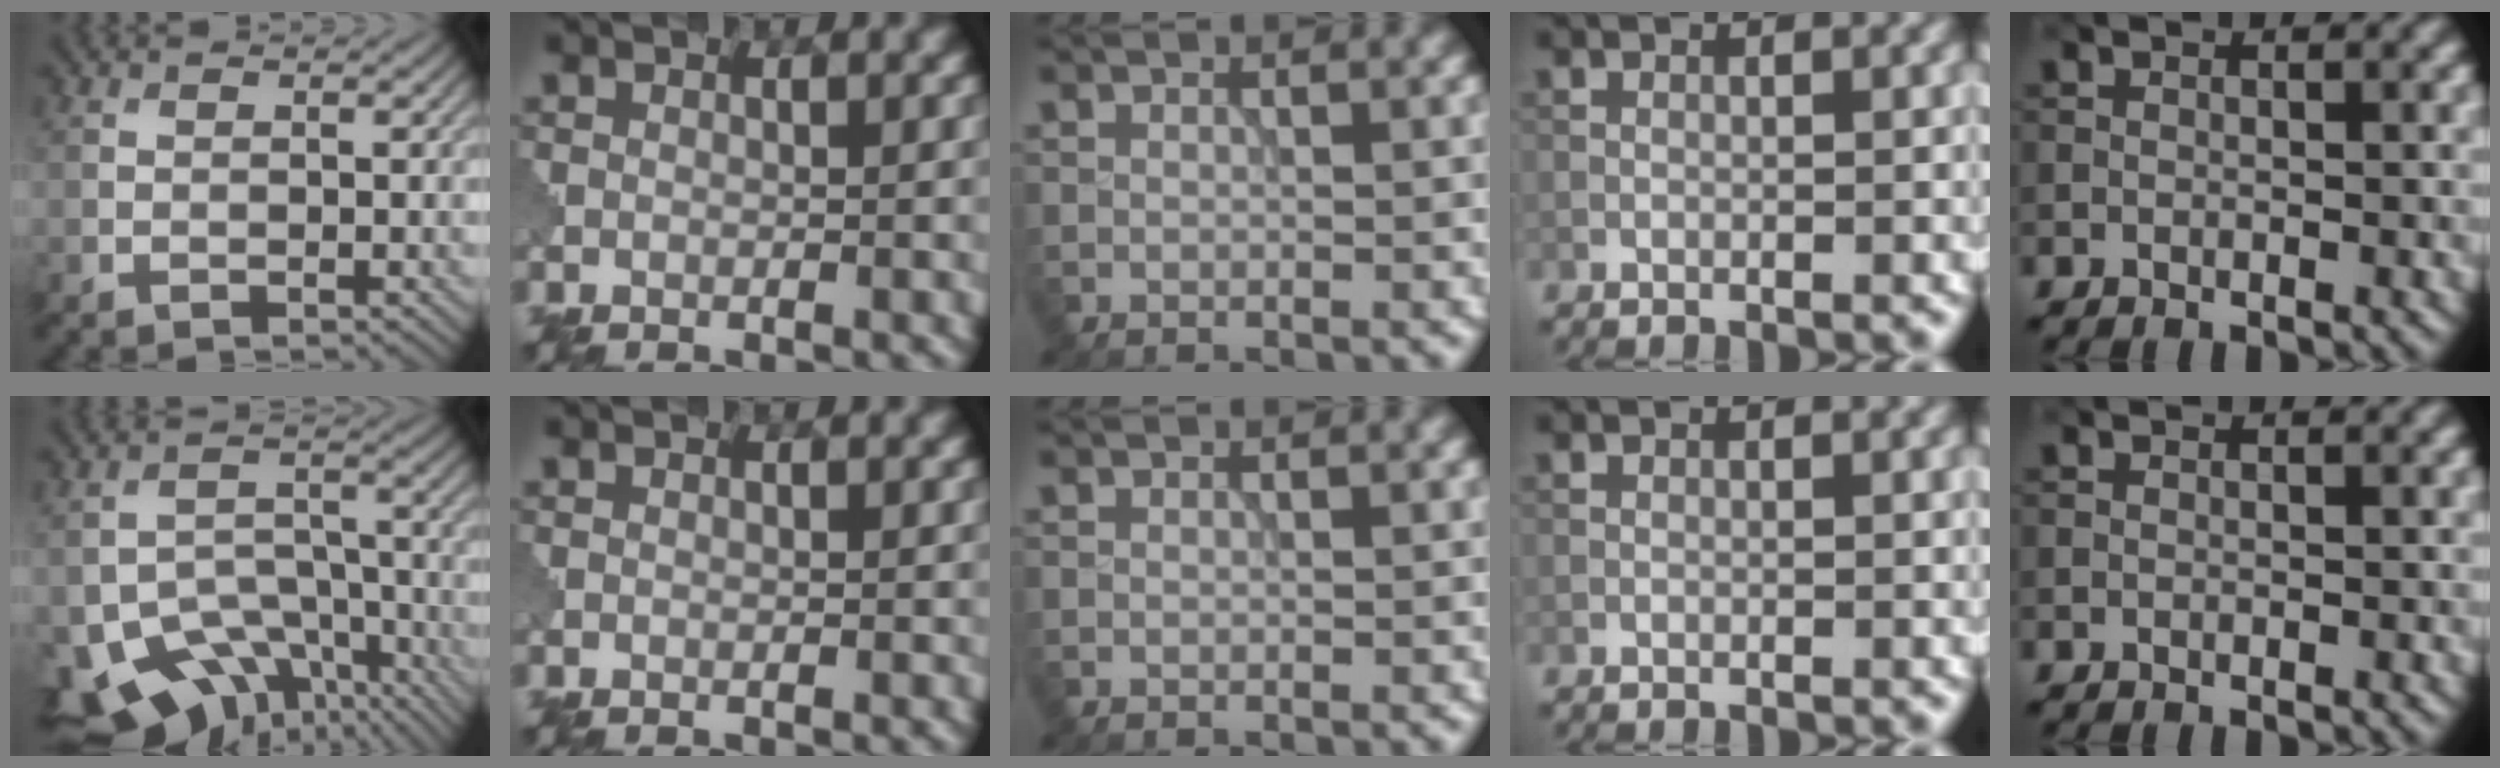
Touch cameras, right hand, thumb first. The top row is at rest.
{"thumb": {"total": 13.9, "force": [-9.2, 8.0, 6.8], "torque": [-0.139, -0.041, -0.132]}}